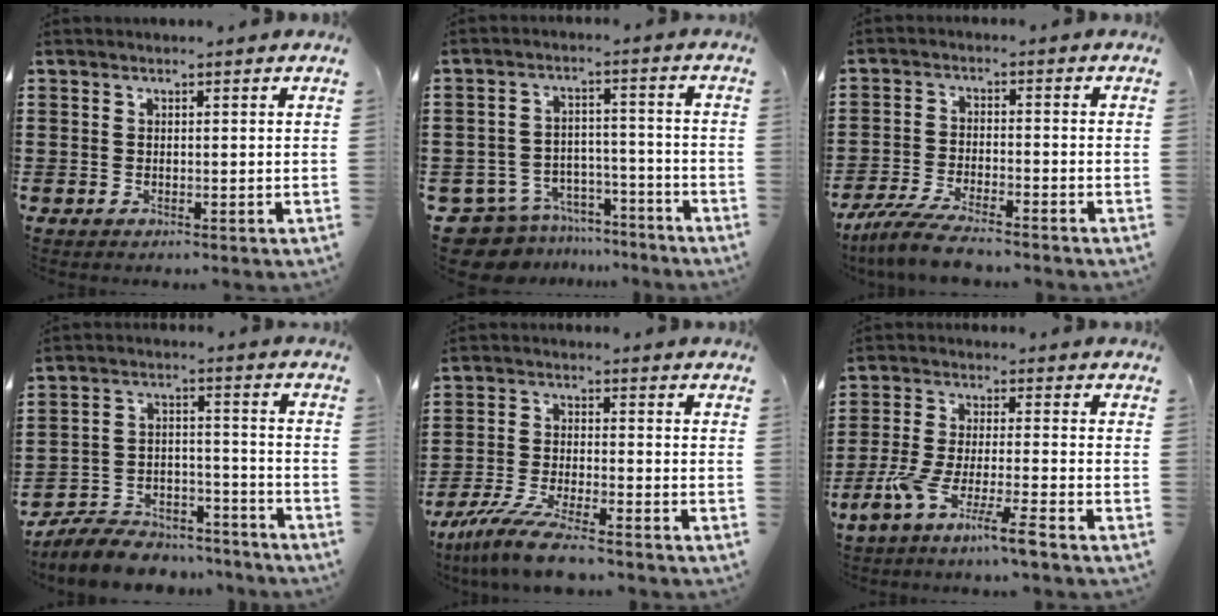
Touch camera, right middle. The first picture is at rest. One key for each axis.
{"total": 8.1, "fx": -7.6, "fy": 2.5, "fz": 1.2, "tx": -0.039, "ty": 0.020, "tz": -0.151}
{"total": 6.0, "fx": -5.4, "fy": 0.6, "fz": 2.6, "tx": -0.070, "ty": -0.011, "tz": -0.106}
{"total": 7.7, "fx": -7.4, "fy": 1.8, "fz": 1.3, "tx": -0.032, "ty": 0.017, "tz": -0.145}
{"total": 7.4, "fx": -6.4, "fy": 0.2, "fz": 3.6, "tx": -0.087, "ty": -0.012, "tz": -0.126}
{"total": 7.4, "fx": -5.6, "fy": -0.3, "fz": 4.8, "tx": -0.111, "ty": -0.018, "tz": -0.111}